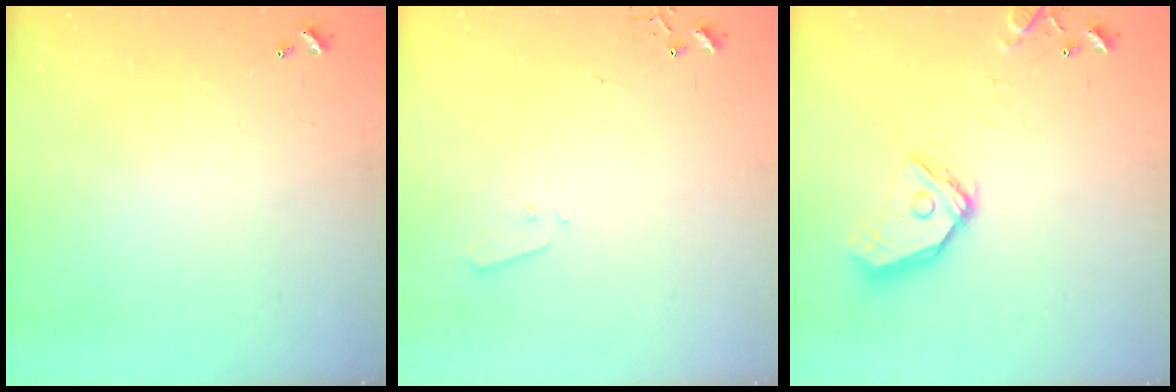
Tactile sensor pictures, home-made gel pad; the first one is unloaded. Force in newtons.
{"total": 3.4, "press": 3.3, "slide": 0.5}
{"total": 14.2, "press": 14.1, "slide": 2.1}